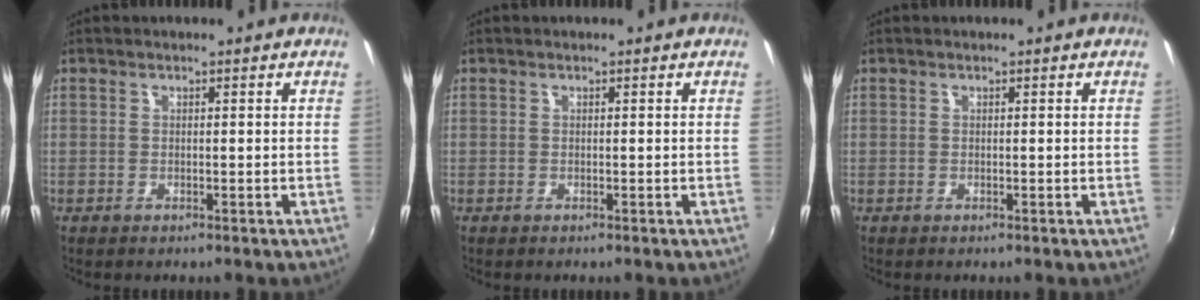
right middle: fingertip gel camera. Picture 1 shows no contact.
{"total": 0.0}
{"total": 0.0}